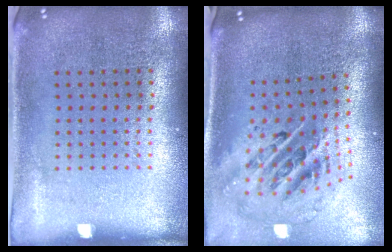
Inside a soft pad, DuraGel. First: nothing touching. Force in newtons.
{"total": 2.6, "press": 1.8, "slide": 2.0}